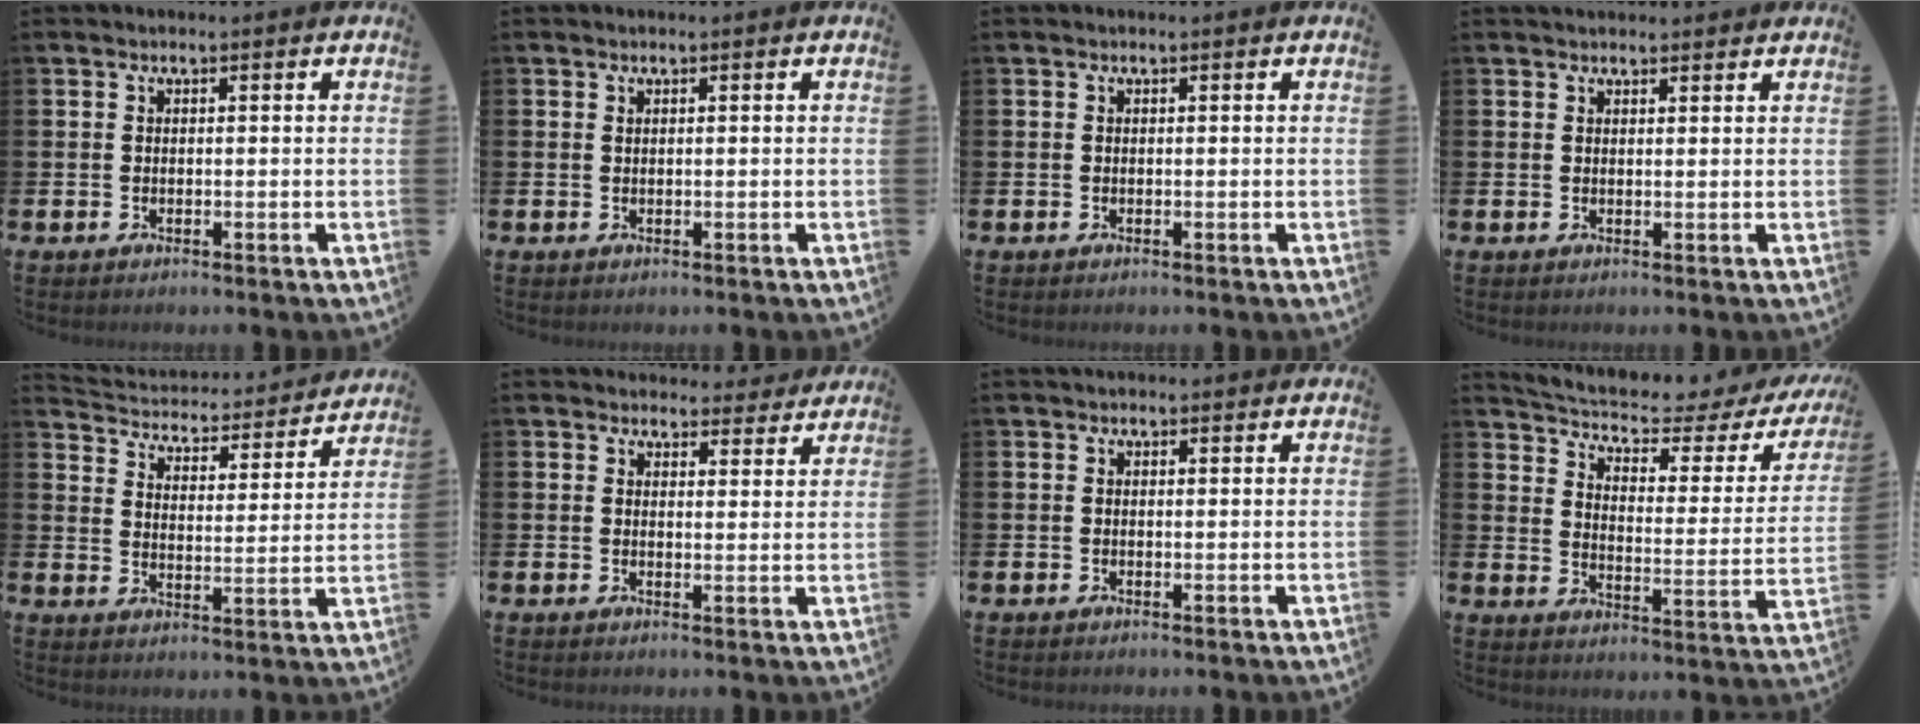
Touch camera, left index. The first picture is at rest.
{"total": 0.5, "force": [0.4, 0.0, 0.3], "torque": [-0.001, -0.001, 0.008]}
{"total": 0.0}
{"total": 1.7, "force": [1.6, 0.5, 0.1], "torque": [0.007, -0.005, 0.028]}
{"total": 4.0, "force": [3.9, 1.1, 0.4], "torque": [-0.034, -0.040, 0.058]}
{"total": 3.7, "force": [3.5, 1.1, 0.0], "torque": [0.004, -0.021, 0.062]}
{"total": 0.6, "force": [0.5, 0.4, 0.1], "torque": [0.009, 0.000, 0.007]}
{"total": 5.1, "force": [4.6, 1.1, 2.1], "torque": [-0.067, -0.036, 0.070]}